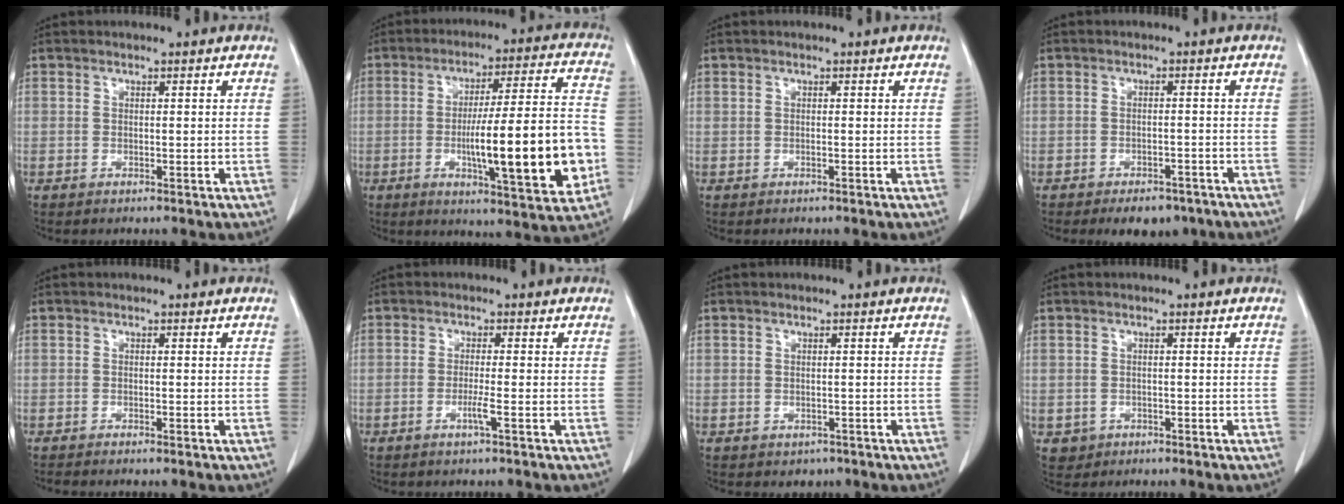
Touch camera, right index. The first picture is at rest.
{"total": 19.4, "force": [-4.2, 2.4, 18.8], "torque": [-0.259, 0.013, -0.052]}
{"total": 0.0}
{"total": 5.4, "force": [-4.1, 2.8, 2.2], "torque": [-0.021, 0.004, -0.051]}
{"total": 2.2, "force": [-1.8, -0.1, 1.1], "torque": [-0.013, -0.001, -0.024]}
{"total": 1.9, "force": [-0.8, -0.4, 1.7], "torque": [-0.031, -0.002, -0.016]}
{"total": 1.7, "force": [-0.9, 1.4, 0.3], "torque": [-0.004, 0.003, -0.006]}
{"total": 2.0, "force": [-0.8, 1.8, 0.2], "torque": [-0.002, 0.007, -0.009]}